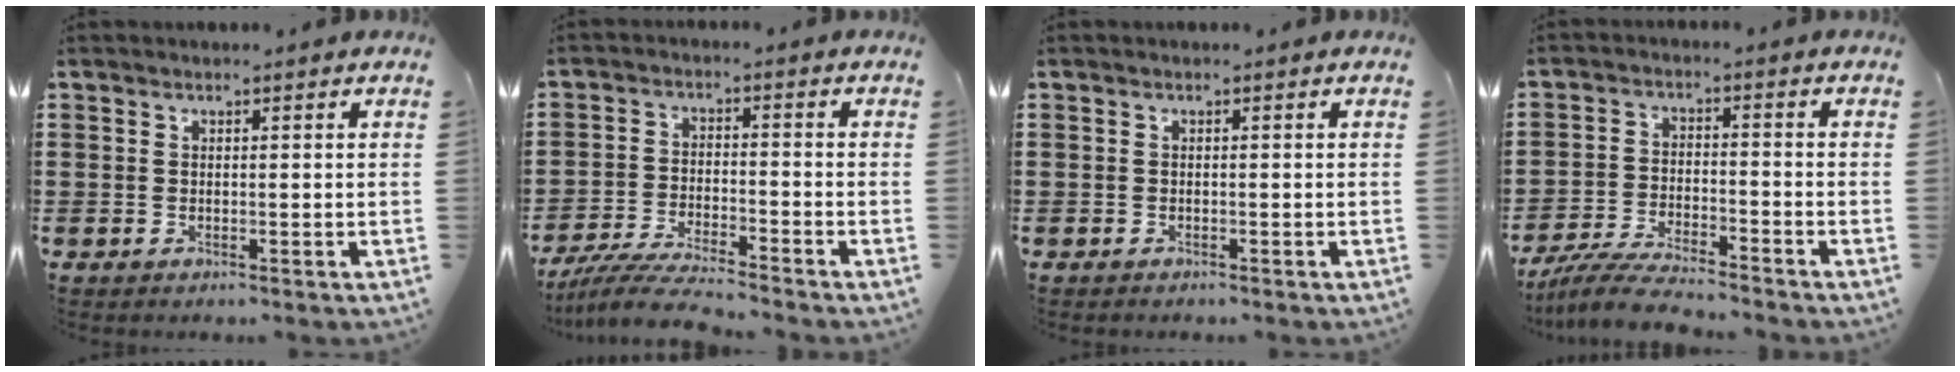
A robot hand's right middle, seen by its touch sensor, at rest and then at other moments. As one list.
[{"total": 5.9, "force": [-5.4, 0.0, 2.2], "torque": [-0.054, -0.016, -0.108]}, {"total": 0.0}, {"total": 6.1, "force": [-5.7, 0.3, 2.1], "torque": [-0.052, -0.007, -0.113]}]